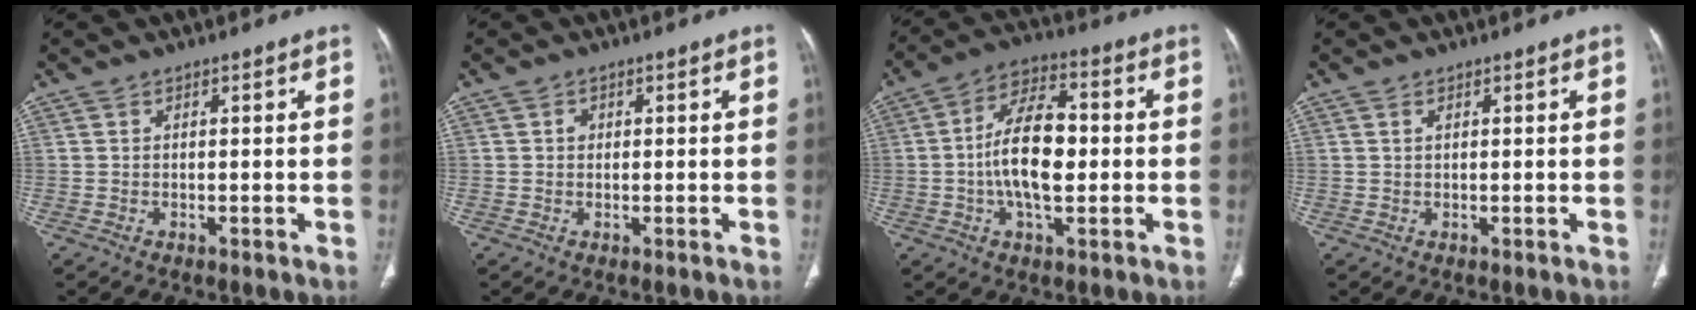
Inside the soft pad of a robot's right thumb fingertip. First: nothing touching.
{"total": 1.1, "force": [0.2, 1.0, 0.5], "torque": [-0.003, 0.003, 0.001]}
{"total": 13.3, "force": [-0.8, 6.4, 11.6], "torque": [-0.200, 0.019, -0.019]}
{"total": 0.6, "force": [0.3, 0.3, 0.4], "torque": [-0.010, 0.001, 0.006]}